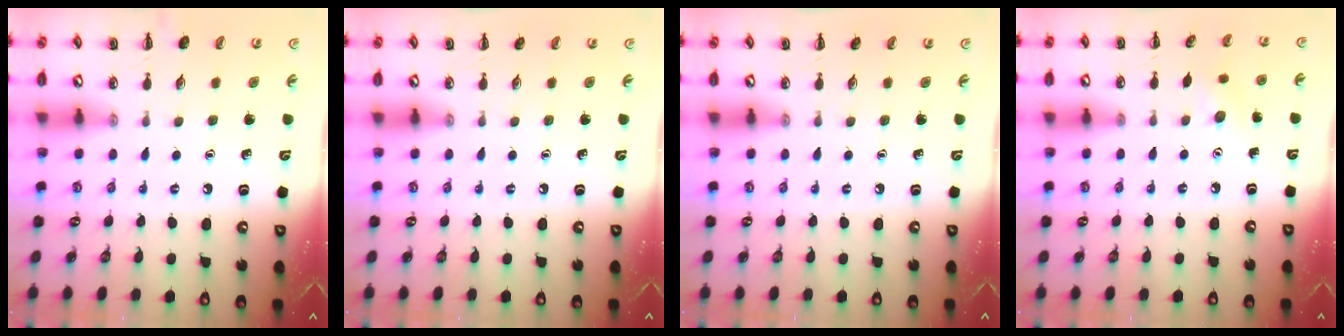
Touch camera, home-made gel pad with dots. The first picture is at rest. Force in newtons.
{"total": 0.0}
{"total": 0.0}
{"total": 4.3, "press": 4.1, "slide": 1.1}